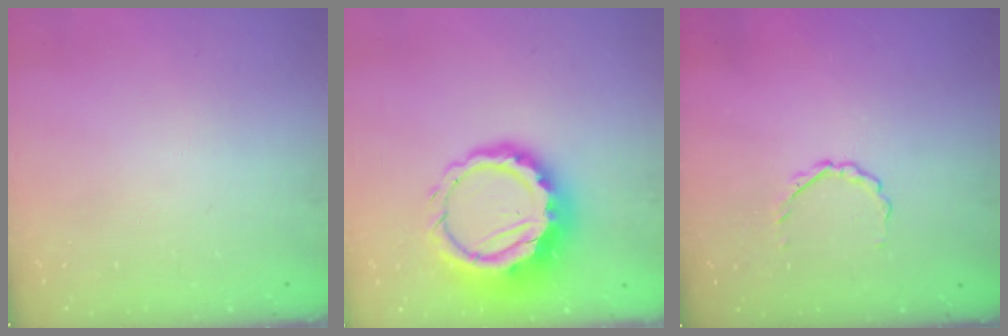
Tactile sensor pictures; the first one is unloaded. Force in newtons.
{"total": 12.3, "press": 12.1, "slide": 2.3}
{"total": 2.3, "press": 2.1, "slide": 0.8}